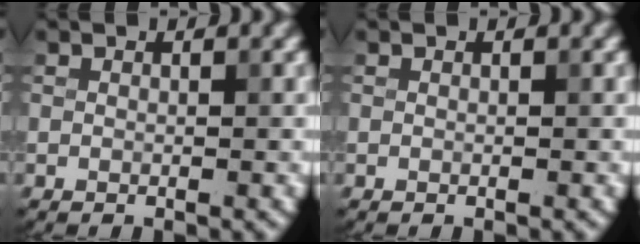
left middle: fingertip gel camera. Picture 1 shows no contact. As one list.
[{"total": 0.0}]